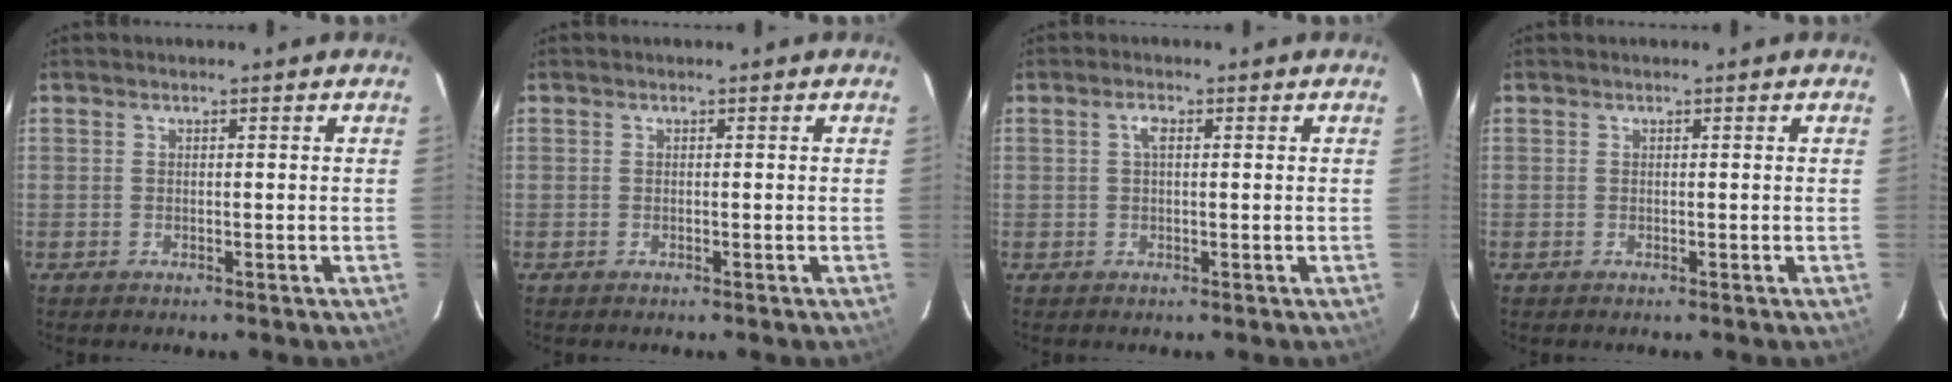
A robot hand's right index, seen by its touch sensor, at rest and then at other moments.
{"total": 0.0}
{"total": 1.7, "force": [0.4, 0.6, 1.5], "torque": [-0.031, 0.006, 0.006]}
{"total": 0.0}